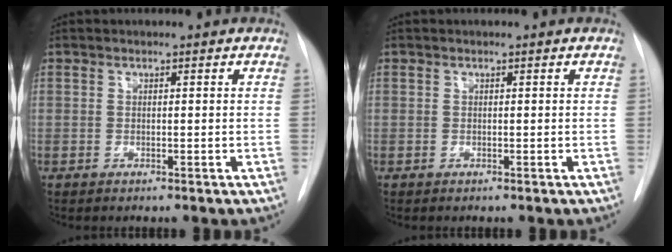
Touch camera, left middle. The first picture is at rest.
{"total": 0.0}